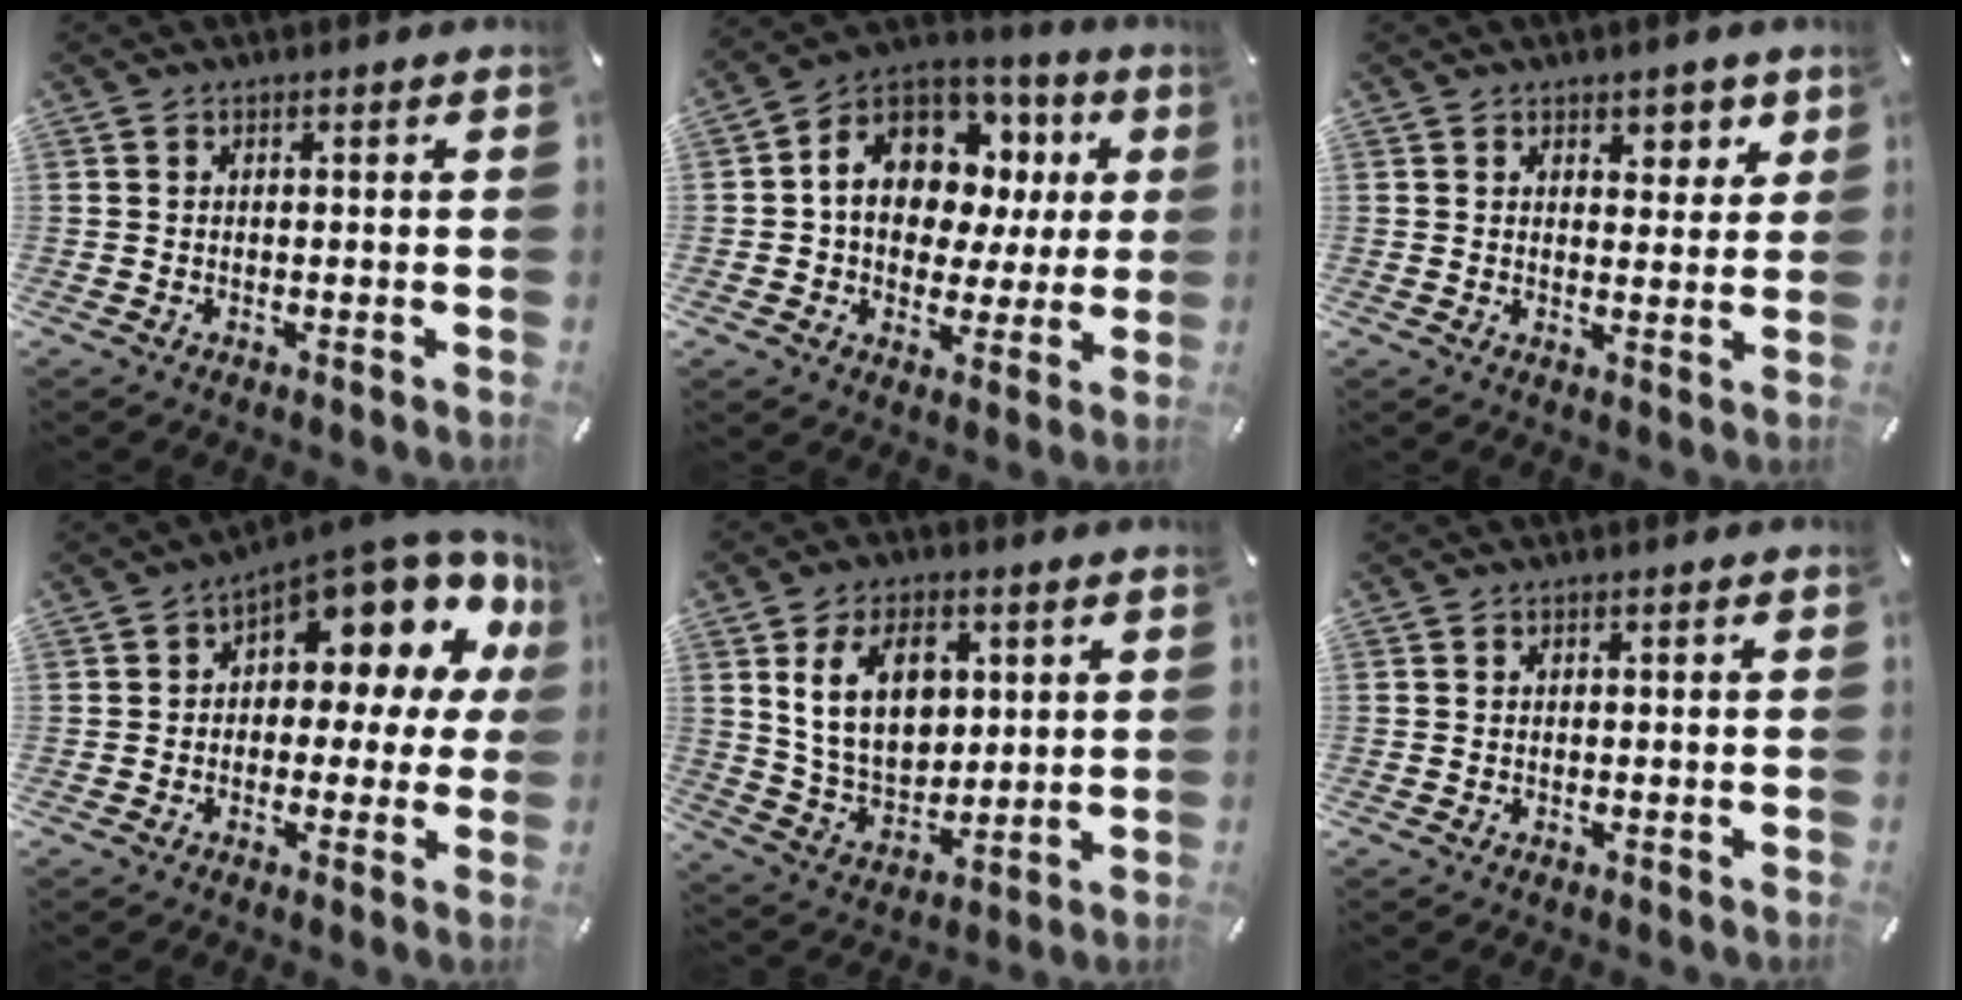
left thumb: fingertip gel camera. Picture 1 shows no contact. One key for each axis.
{"total": 13.5, "fx": 3.8, "fy": 10.5, "fz": 7.6, "tx": -0.129, "ty": -0.019, "tz": 0.074}
{"total": 4.2, "fx": 2.8, "fy": 2.8, "fz": 1.1, "tx": 0.007, "ty": -0.018, "tz": 0.041}
{"total": 12.0, "fx": 7.4, "fy": 5.4, "fz": 7.9, "tx": -0.106, "ty": -0.071, "tz": 0.122}
{"total": 13.3, "fx": 4.5, "fy": 9.4, "fz": 8.4, "tx": -0.163, "ty": -0.005, "tz": 0.079}
{"total": 0.0}